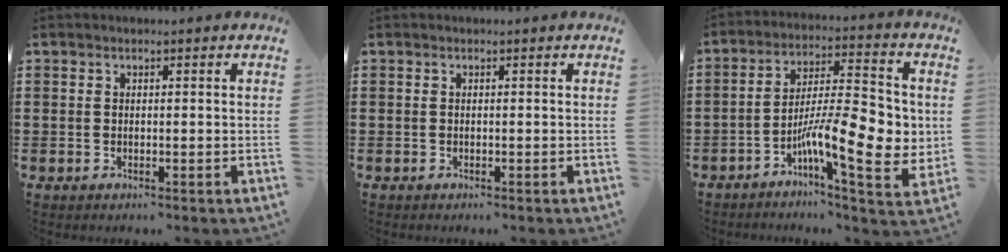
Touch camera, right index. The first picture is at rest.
{"total": 0.0}
{"total": 12.6, "force": [-2.9, 3.5, 11.8], "torque": [-0.197, -0.017, -0.052]}